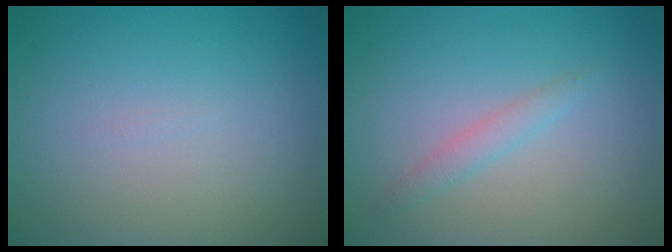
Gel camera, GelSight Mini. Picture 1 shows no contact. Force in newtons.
{"total": 1.4, "press": 1.4, "slide": 0.1}